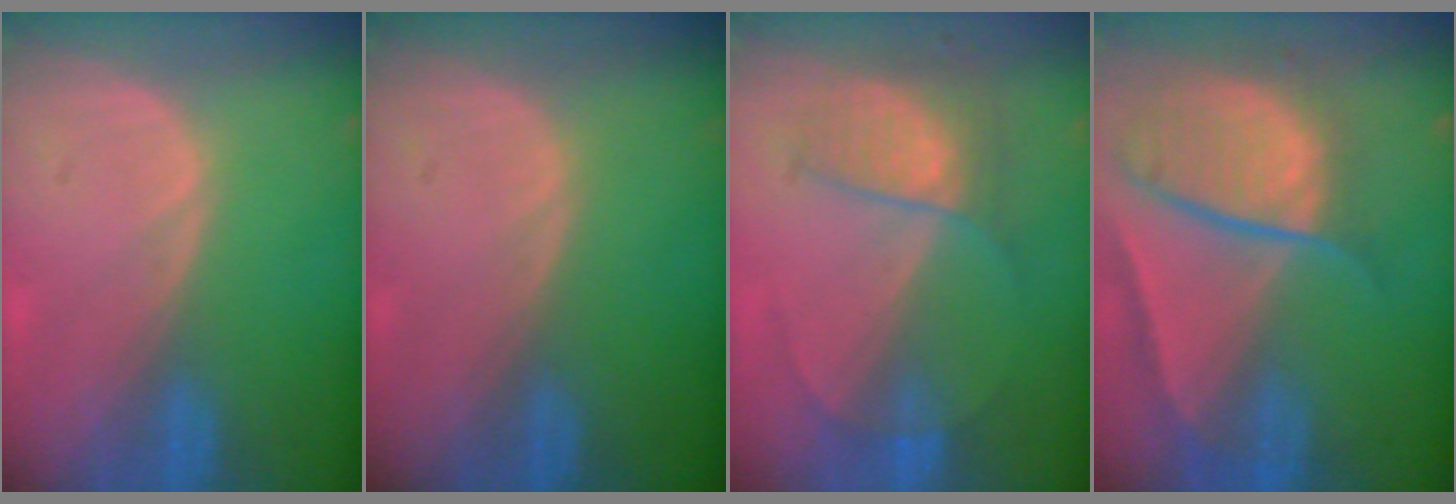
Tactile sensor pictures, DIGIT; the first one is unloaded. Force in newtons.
{"total": 0.0}
{"total": 7.1, "press": 6.1, "slide": 3.6}
{"total": 10.6, "press": 8.9, "slide": 5.8}